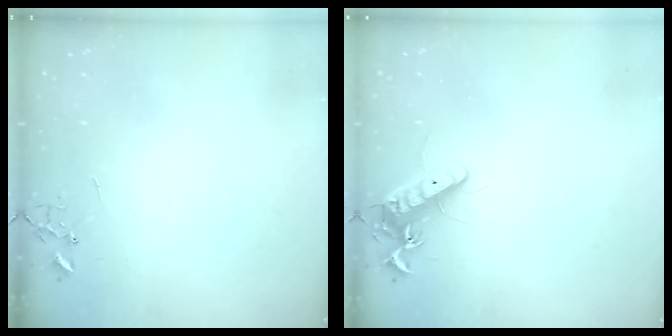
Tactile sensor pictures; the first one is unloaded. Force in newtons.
{"total": 12.7, "press": 12.6, "slide": 1.5}